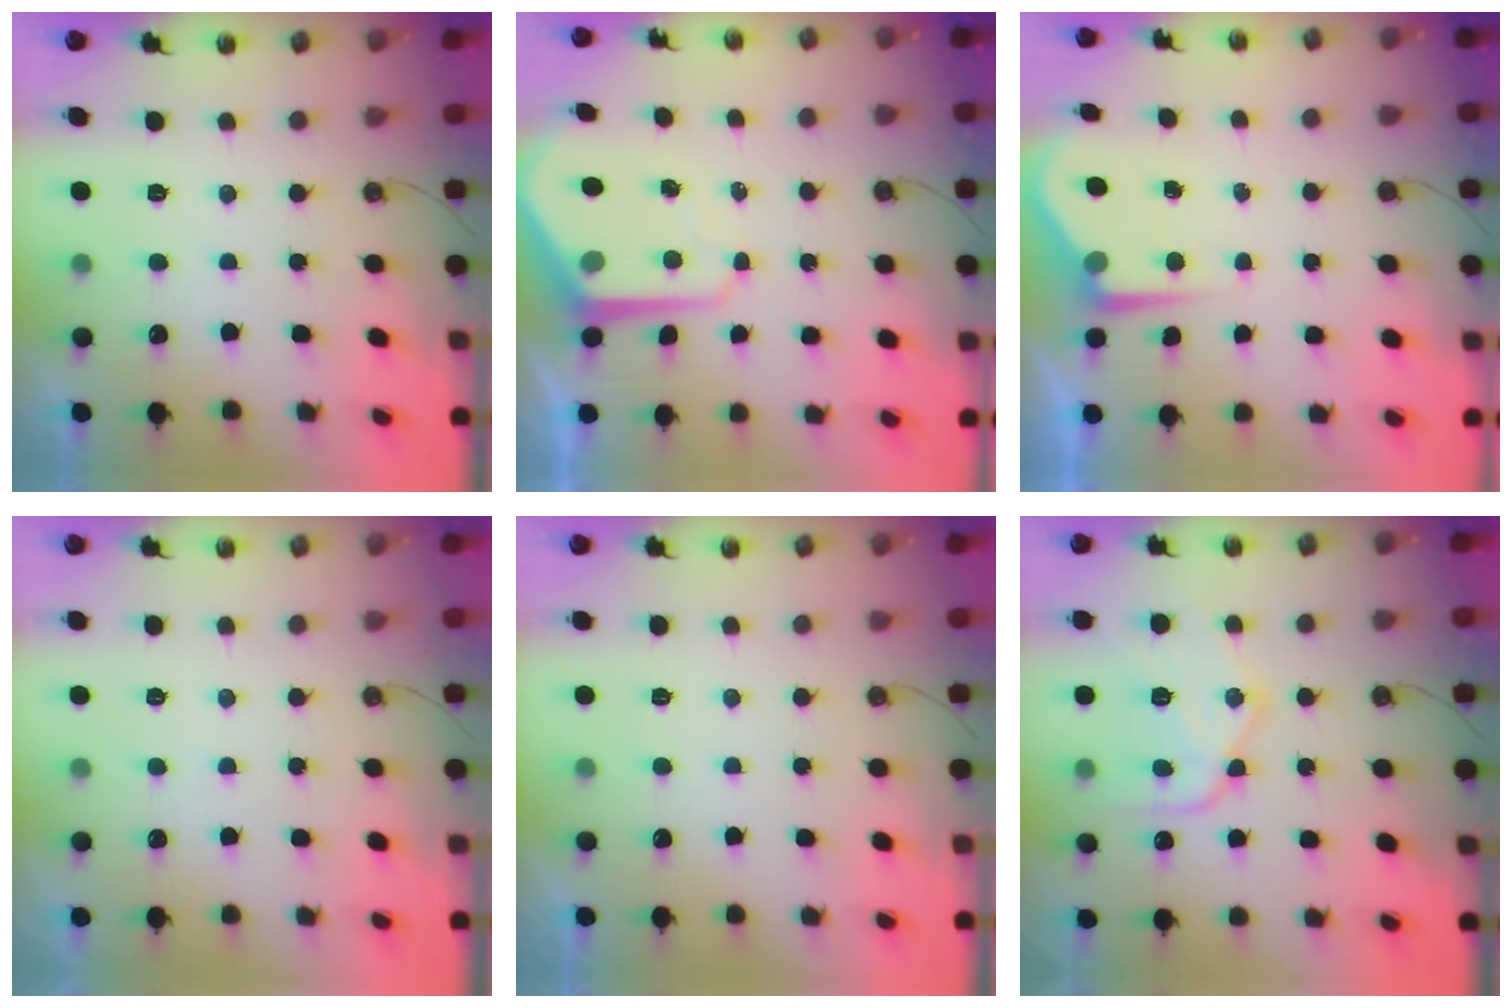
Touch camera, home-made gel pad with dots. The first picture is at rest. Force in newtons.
{"total": 7.9, "press": 7.9, "slide": 0.7}
{"total": 4.9, "press": 4.9, "slide": 0.2}
{"total": 2.0, "press": 2.0, "slide": 0.4}
{"total": 0.0}
{"total": 15.9, "press": 15.8, "slide": 1.0}